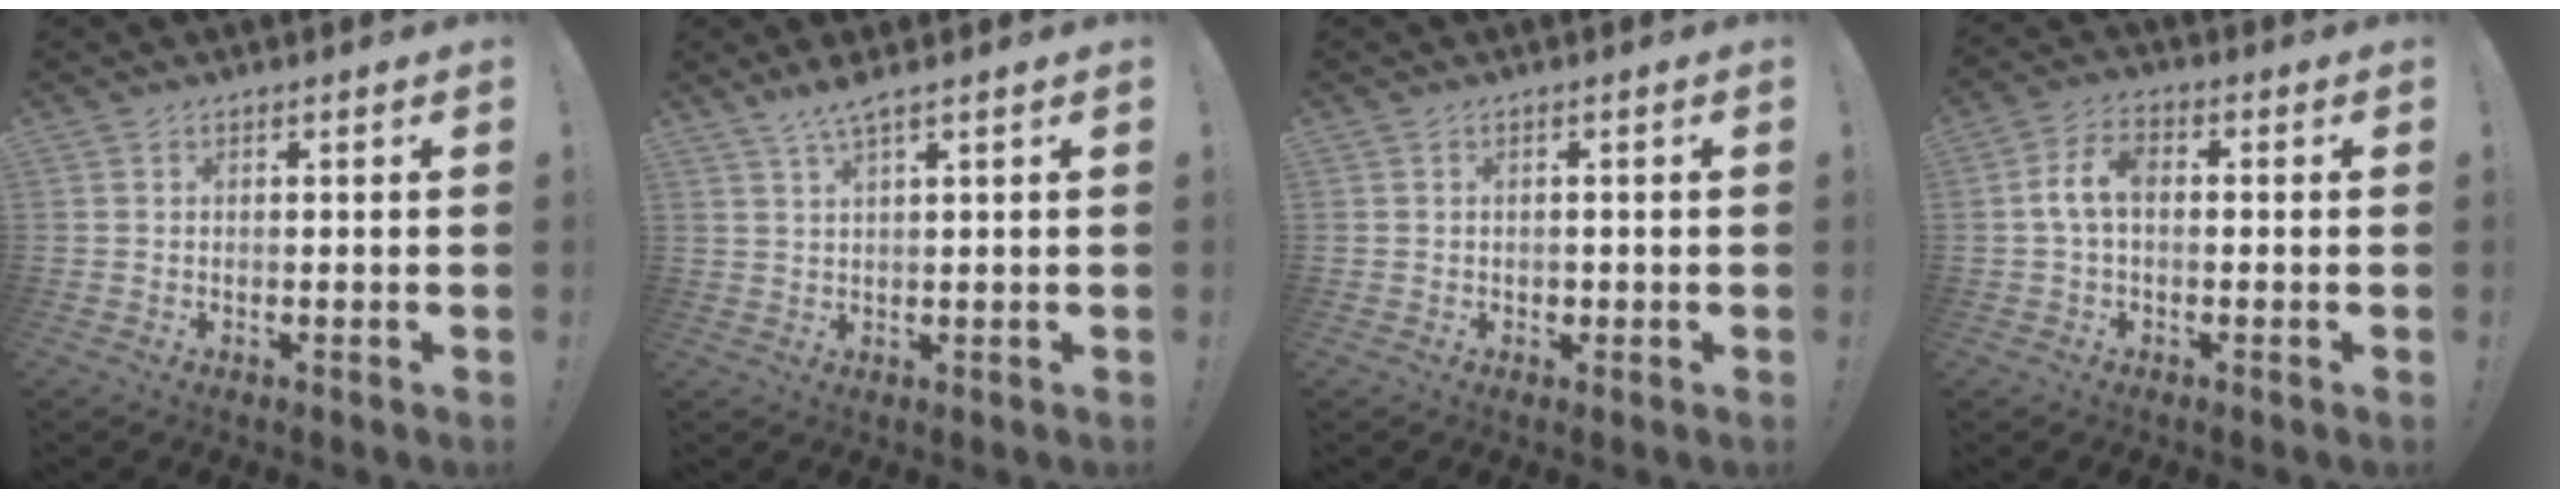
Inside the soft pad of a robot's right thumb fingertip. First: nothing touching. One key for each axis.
{"total": 3.9, "fx": 2.8, "fy": -0.2, "fz": 2.7, "tx": -0.060, "ty": -0.009, "tz": 0.049}
{"total": 1.1, "fx": -0.3, "fy": 1.0, "fz": 0.3, "tx": -0.012, "ty": 0.003, "tz": -0.004}
{"total": 7.0, "fx": -0.1, "fy": 4.1, "fz": 5.6, "tx": -0.110, "ty": 0.014, "tz": -0.002}